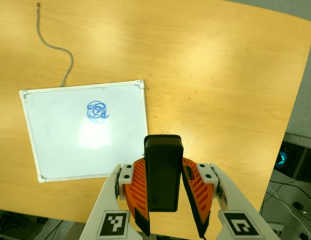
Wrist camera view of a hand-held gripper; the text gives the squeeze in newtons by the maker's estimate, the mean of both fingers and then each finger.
{"total": 4.6, "left": 3.6, "right": 5.7}